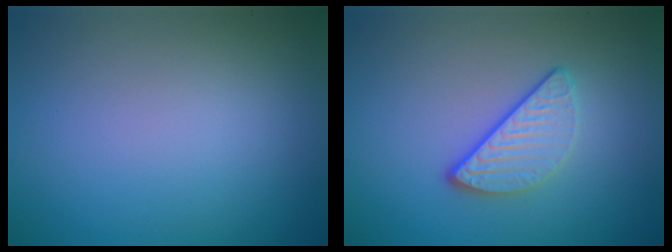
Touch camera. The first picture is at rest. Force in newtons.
{"total": 2.9, "press": 2.4, "slide": 1.7}